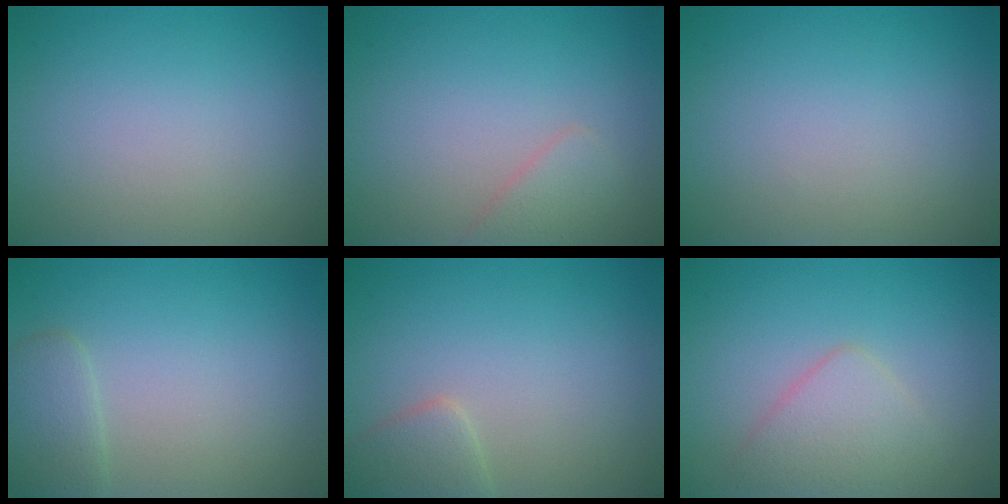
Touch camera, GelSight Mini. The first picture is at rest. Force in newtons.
{"total": 1.6, "press": 1.6, "slide": 0.1}
{"total": 0.0}
{"total": 2.1, "press": 2.1, "slide": 0.1}
{"total": 2.3, "press": 2.3, "slide": 0.2}
{"total": 2.7, "press": 2.7, "slide": 0.2}